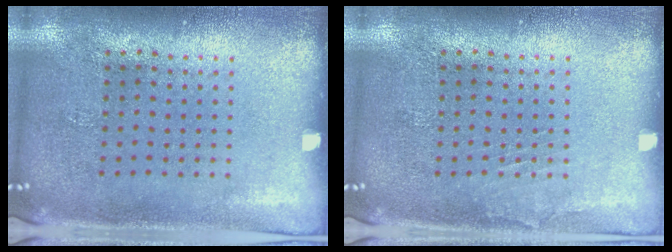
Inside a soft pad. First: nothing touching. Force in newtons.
{"total": 0.7, "press": 0.7, "slide": 0.1}